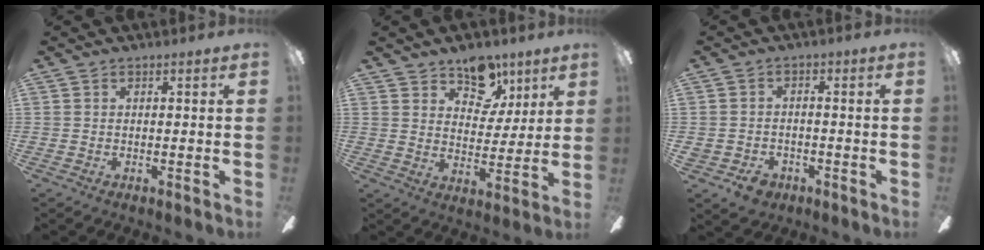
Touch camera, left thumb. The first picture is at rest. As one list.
[{"total": 11.4, "force": [7.9, 7.0, 4.3], "torque": [-0.042, -0.050, 0.142]}, {"total": 5.2, "force": [-2.9, 4.1, 1.6], "torque": [-0.020, 0.023, -0.051]}]